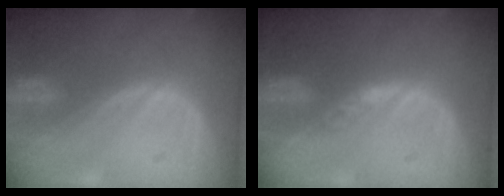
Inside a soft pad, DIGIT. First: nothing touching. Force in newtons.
{"total": 1.6, "press": 1.3, "slide": 0.9}